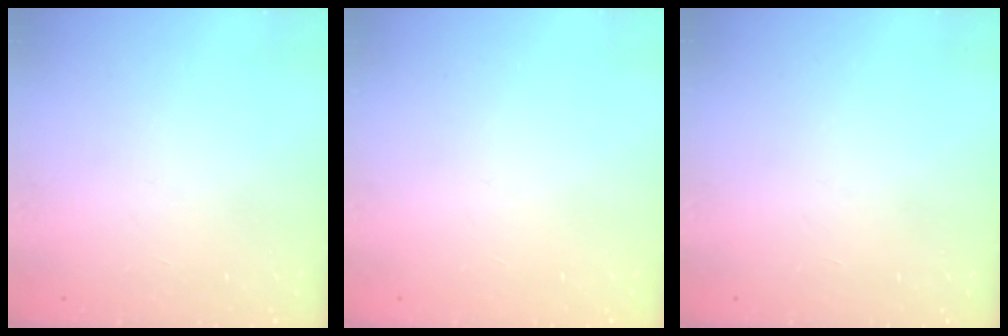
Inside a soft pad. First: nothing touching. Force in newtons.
{"total": 0.0}
{"total": 0.0}